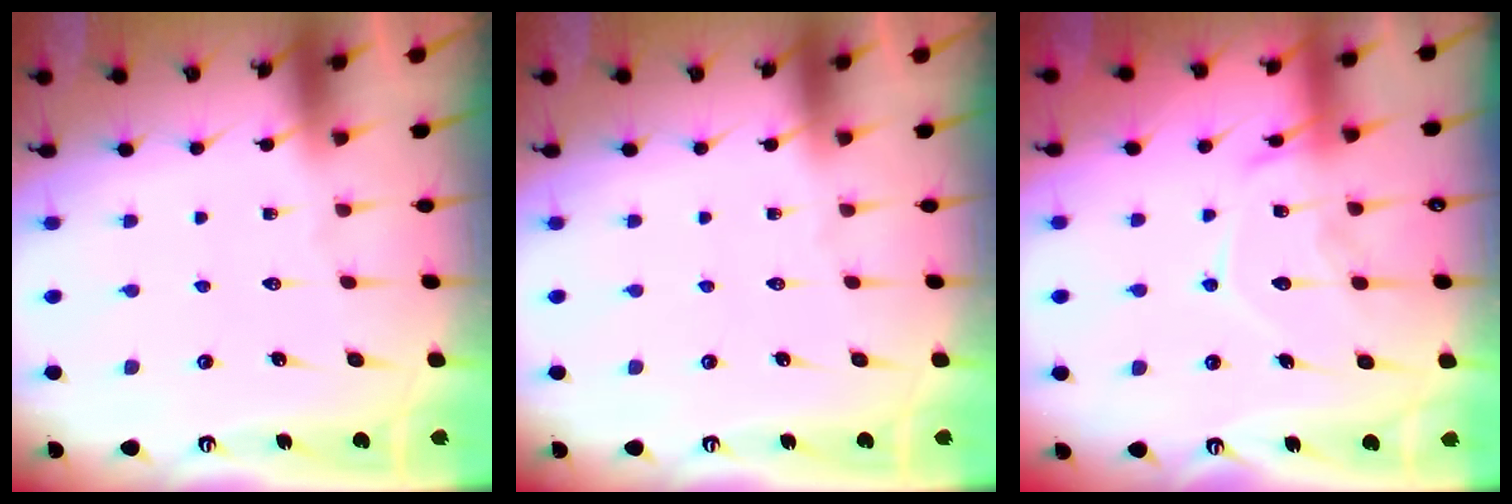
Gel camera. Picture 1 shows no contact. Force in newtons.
{"total": 0.0}
{"total": 14.0, "press": 13.9, "slide": 1.0}